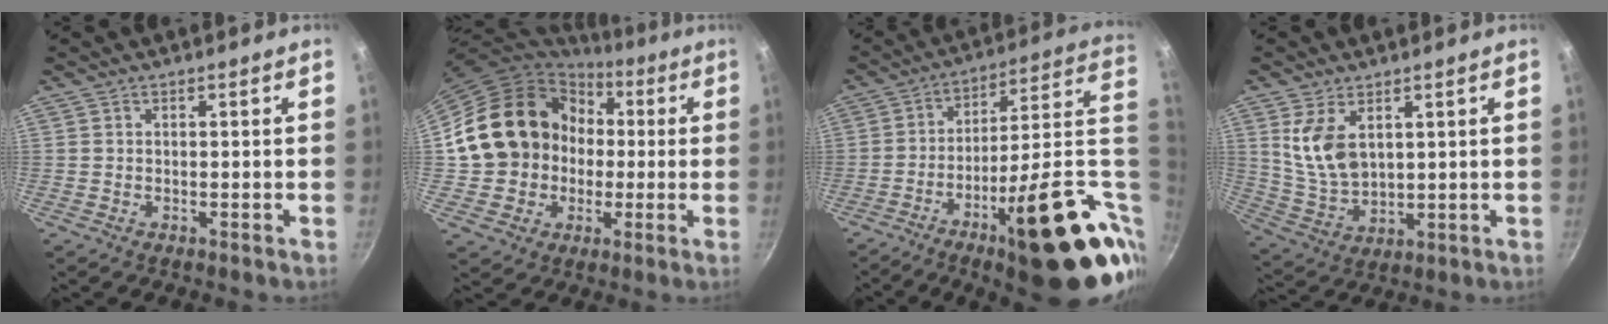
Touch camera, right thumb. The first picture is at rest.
{"total": 18.9, "force": [1.0, 16.6, 8.9], "torque": [-0.128, 0.042, 0.025]}
{"total": 29.9, "force": [-7.3, 9.6, 27.3], "torque": [-0.339, 0.027, -0.107]}
{"total": 9.4, "force": [3.5, 5.4, 6.9], "torque": [-0.126, -0.032, 0.081]}